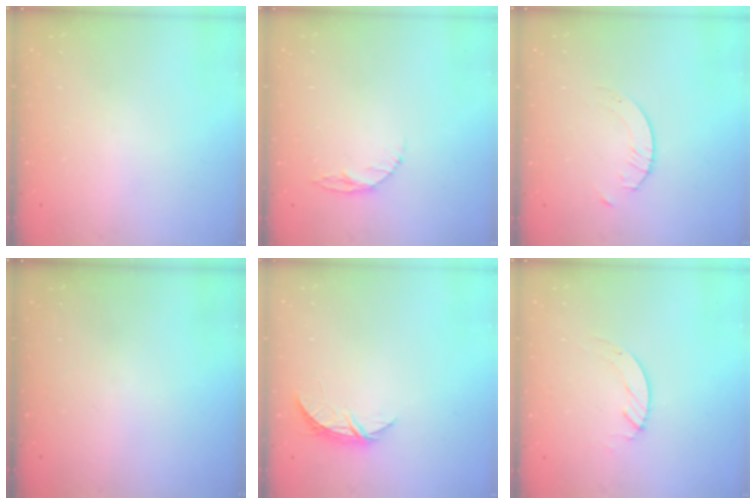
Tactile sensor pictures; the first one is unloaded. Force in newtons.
{"total": 5.0, "press": 5.0, "slide": 0.5}
{"total": 1.7, "press": 1.7, "slide": 0.2}
{"total": 0.0}
{"total": 5.1, "press": 5.1, "slide": 0.6}
{"total": 2.4, "press": 2.4, "slide": 0.2}